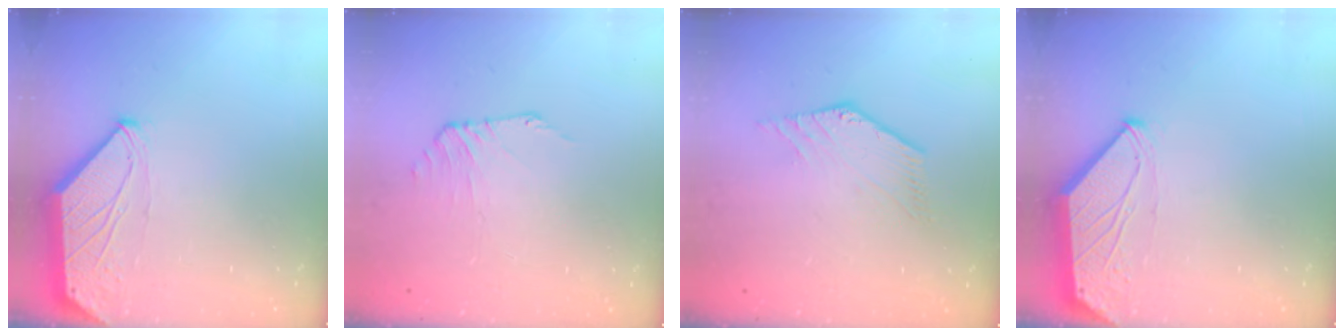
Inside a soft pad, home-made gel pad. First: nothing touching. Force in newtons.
{"total": 0.0}
{"total": 1.5, "press": 1.5, "slide": 0.3}
{"total": 0.0}